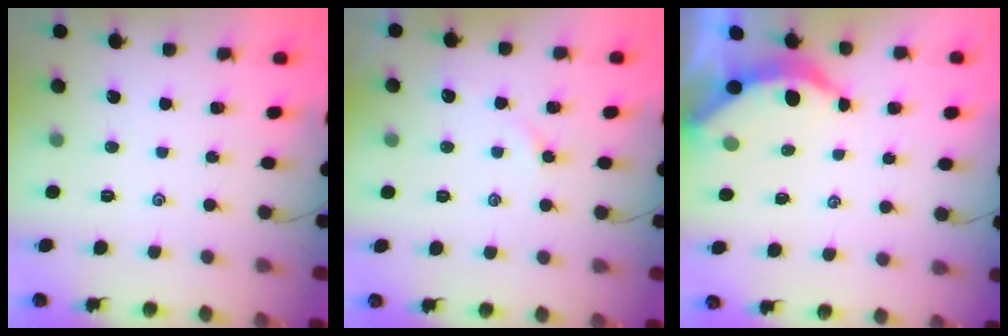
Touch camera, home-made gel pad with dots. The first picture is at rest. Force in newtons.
{"total": 2.2, "press": 2.1, "slide": 0.5}
{"total": 3.8, "press": 3.8, "slide": 0.5}